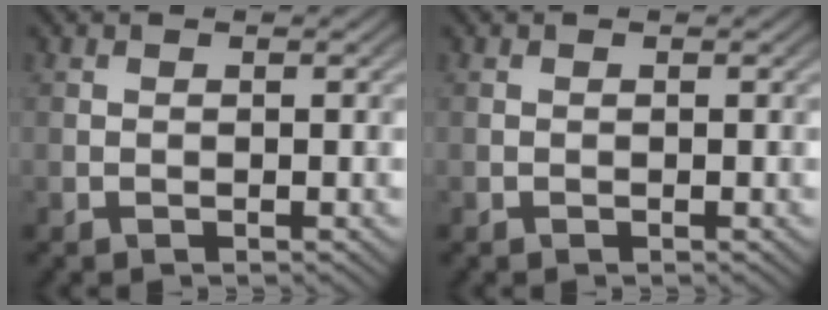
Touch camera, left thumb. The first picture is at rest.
{"total": 0.0}